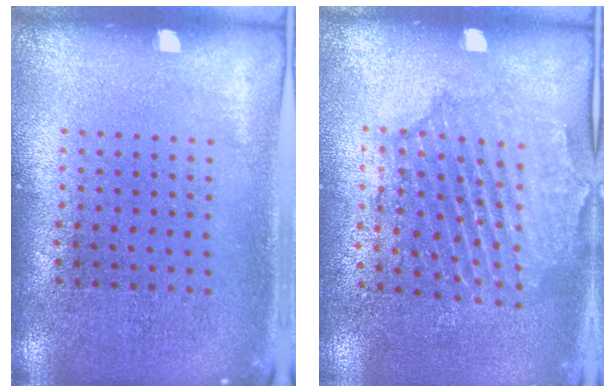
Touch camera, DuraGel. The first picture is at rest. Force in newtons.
{"total": 1.6, "press": 1.6, "slide": 0.2}